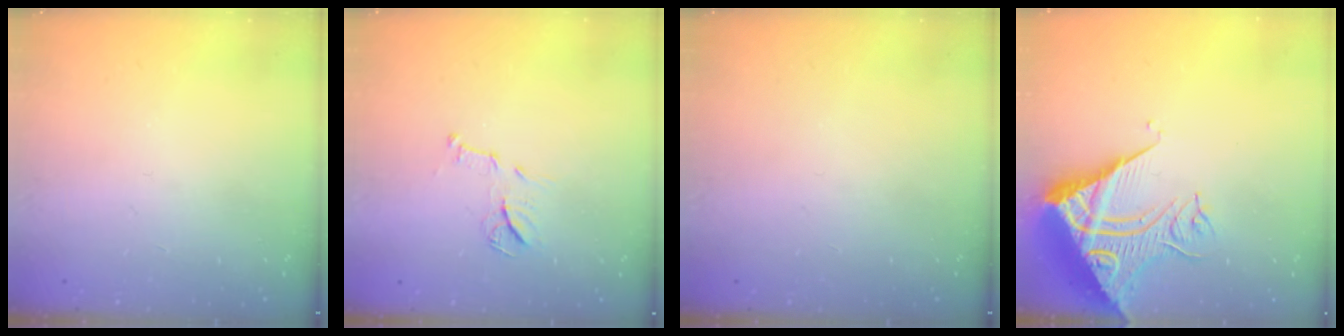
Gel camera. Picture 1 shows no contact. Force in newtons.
{"total": 9.0, "press": 9.0, "slide": 0.2}
{"total": 0.0}
{"total": 12.0, "press": 11.9, "slide": 0.7}